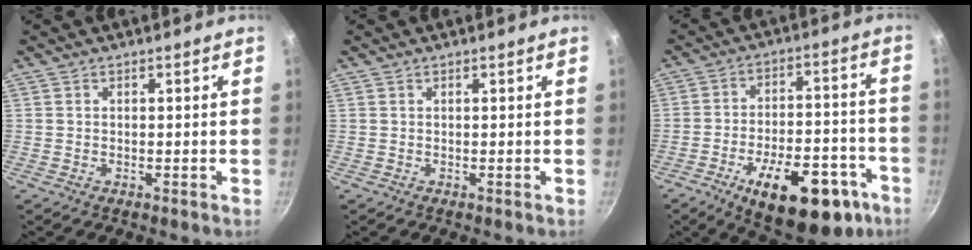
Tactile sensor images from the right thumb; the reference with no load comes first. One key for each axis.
{"total": 0.0}
{"total": 21.4, "fx": -10.8, "fy": 10.0, "fz": 15.6, "tx": -0.186, "ty": 0.055, "tz": -0.140}